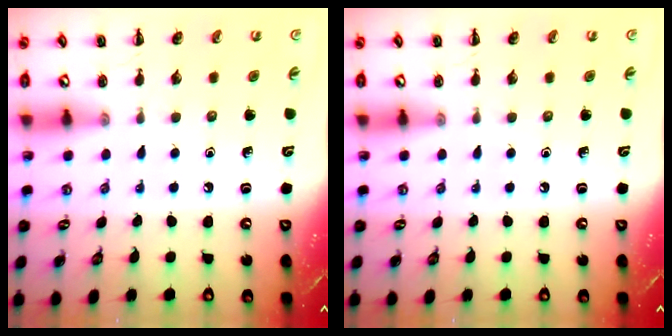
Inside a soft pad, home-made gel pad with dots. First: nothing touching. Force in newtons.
{"total": 0.0}